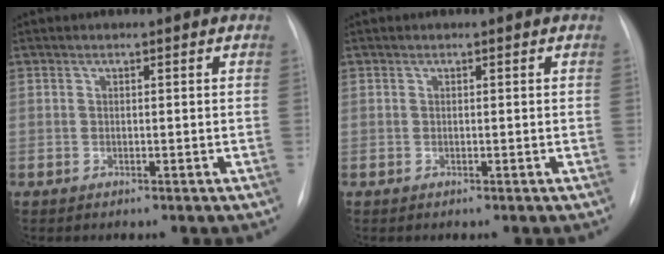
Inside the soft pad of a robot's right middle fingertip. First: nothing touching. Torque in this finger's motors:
{"motor_torque": [-0.05, -0.18, -0.01, -0.01]}